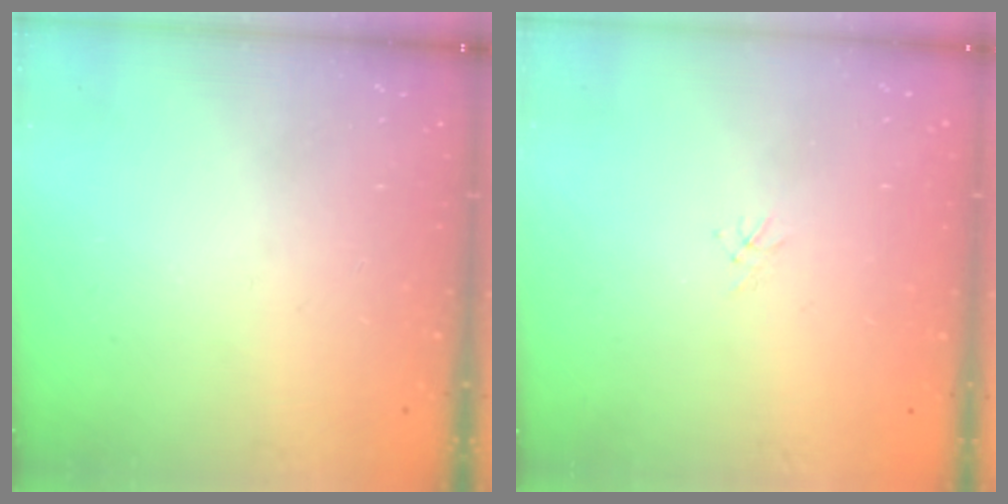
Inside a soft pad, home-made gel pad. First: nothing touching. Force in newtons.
{"total": 1.1, "press": 1.0, "slide": 0.3}